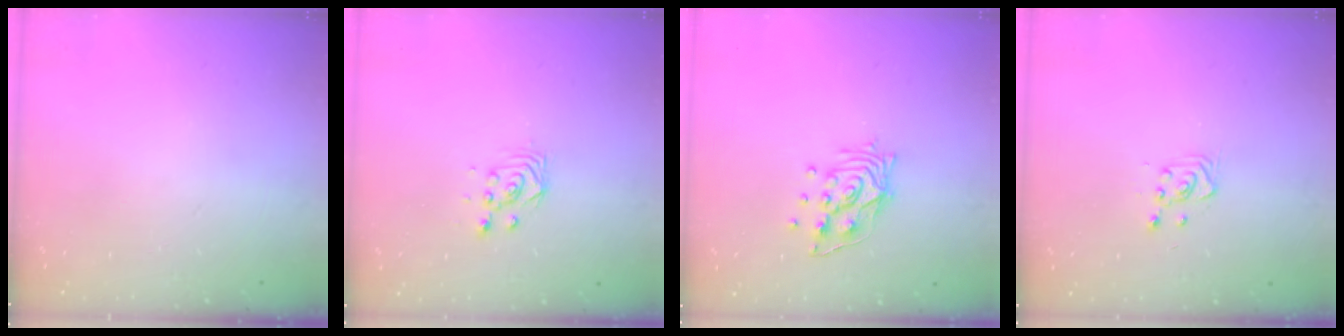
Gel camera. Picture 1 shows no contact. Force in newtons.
{"total": 2.9, "press": 2.9, "slide": 0.4}
{"total": 11.1, "press": 11.1, "slide": 1.4}
{"total": 2.8, "press": 2.7, "slide": 0.7}